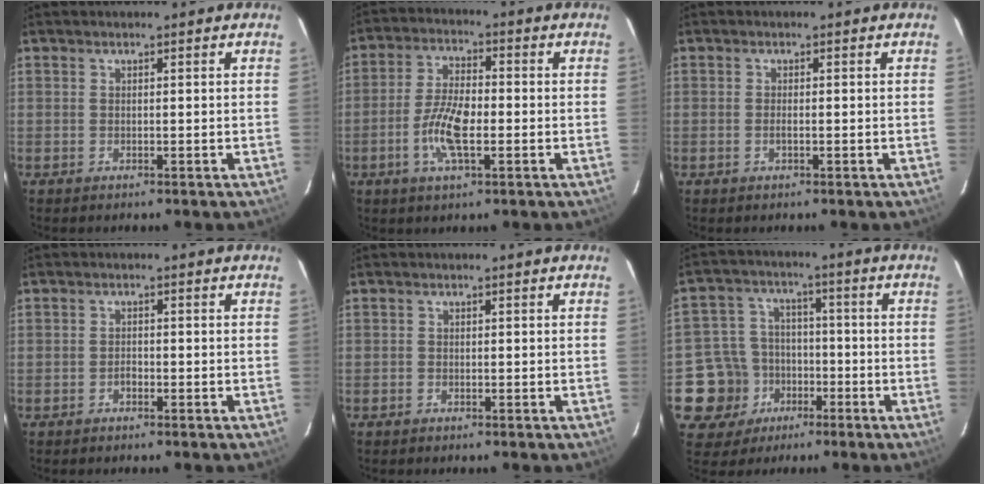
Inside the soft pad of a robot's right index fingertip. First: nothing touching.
{"total": 8.4, "force": [-2.5, 2.9, 7.4], "torque": [-0.154, 0.002, -0.050]}
{"total": 1.0, "force": [-0.4, 0.2, 0.9], "torque": [-0.019, -0.001, -0.007]}
{"total": 1.0, "force": [-0.8, 0.6, 0.4], "torque": [-0.007, 0.002, -0.014]}
{"total": 0.7, "force": [-0.5, 0.5, 0.0], "torque": [-0.001, 0.002, -0.010]}
{"total": 11.3, "force": [-4.6, 10.1, 1.8], "torque": [-0.074, 0.031, -0.064]}